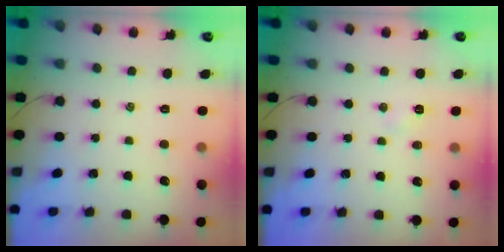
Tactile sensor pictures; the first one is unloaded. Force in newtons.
{"total": 2.4, "press": 2.3, "slide": 0.8}